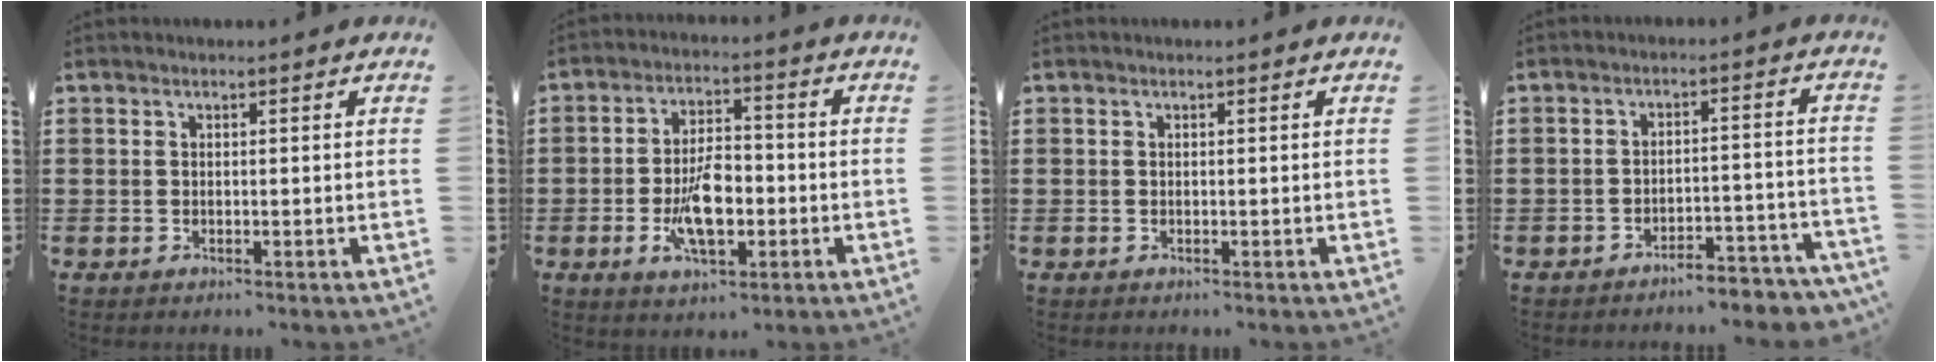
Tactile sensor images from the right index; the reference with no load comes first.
{"total": 8.7, "force": [-2.2, 4.0, 7.3], "torque": [-0.147, -0.004, -0.044]}
{"total": 0.0}
{"total": 4.4, "force": [-4.3, 0.3, 1.0], "torque": [-0.020, 0.001, -0.088]}